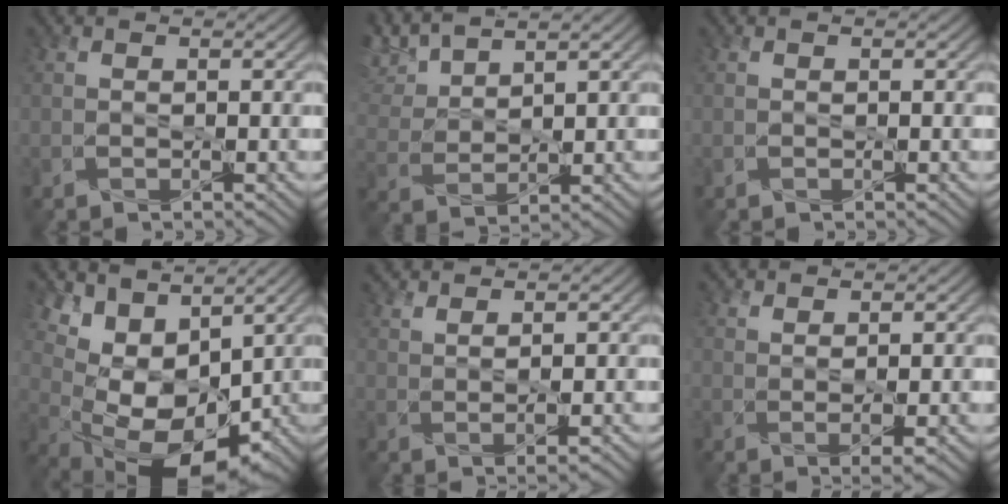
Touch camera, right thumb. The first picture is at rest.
{"total": 6.5, "force": [5.0, 1.8, 3.6], "torque": [-0.091, 0.015, 0.106]}
{"total": 0.0}
{"total": 15.1, "force": [4.8, 9.2, 10.9], "torque": [-0.191, 0.032, 0.100]}
{"total": 3.8, "force": [2.6, 0.6, 2.7], "torque": [-0.053, 0.000, 0.048]}
{"total": 3.3, "force": [1.8, 0.5, 2.7], "torque": [-0.056, 0.002, 0.042]}